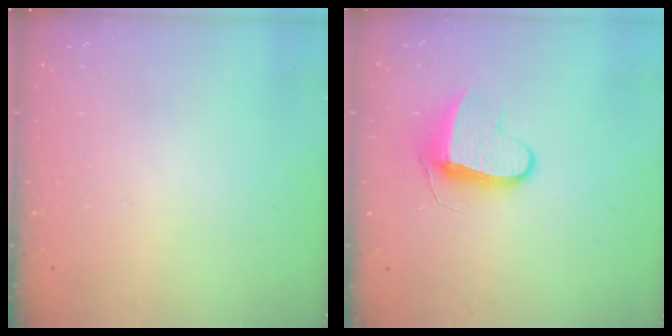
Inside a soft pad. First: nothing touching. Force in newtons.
{"total": 9.0, "press": 9.0, "slide": 0.2}